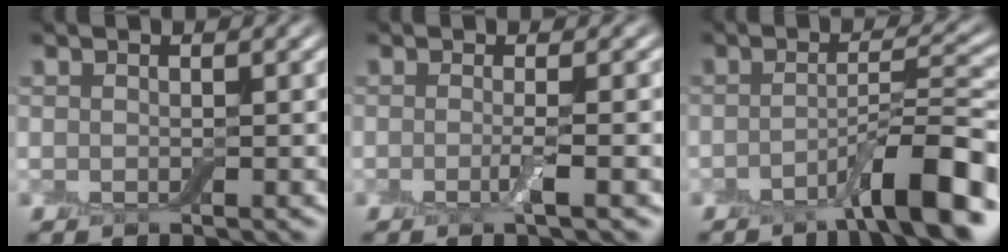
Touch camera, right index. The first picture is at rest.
{"total": 2.1, "force": [-0.5, 0.3, 2.0], "torque": [-0.037, -0.006, -0.014]}
{"total": 7.1, "force": [-3.8, 1.2, 5.9], "torque": [-0.085, 0.013, -0.064]}